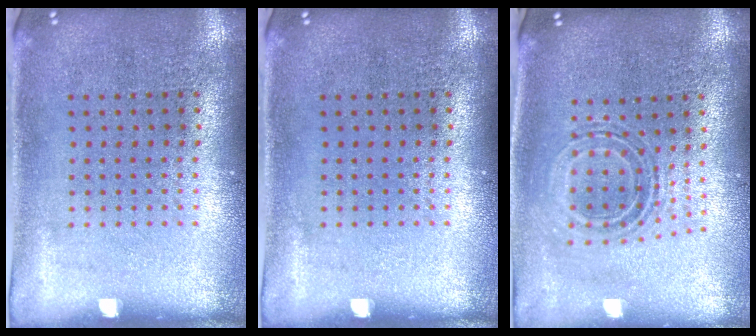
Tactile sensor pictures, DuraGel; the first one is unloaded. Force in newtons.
{"total": 0.0}
{"total": 0.7, "press": 0.7, "slide": 0.2}